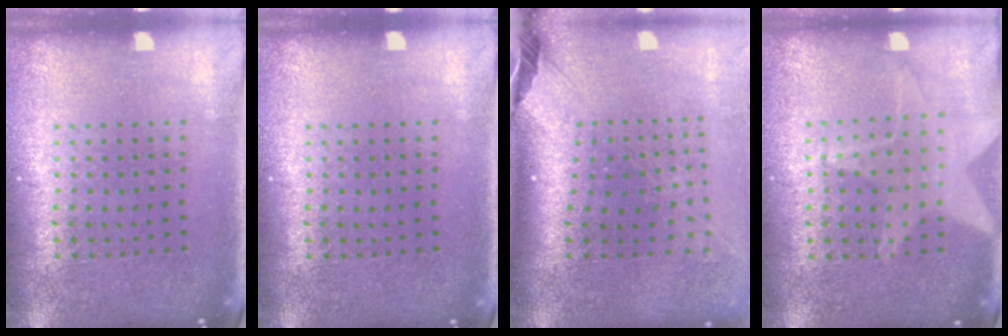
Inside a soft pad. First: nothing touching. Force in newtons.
{"total": 0.0}
{"total": 2.7, "press": 2.0, "slide": 1.8}
{"total": 0.9, "press": 0.9, "slide": 0.0}